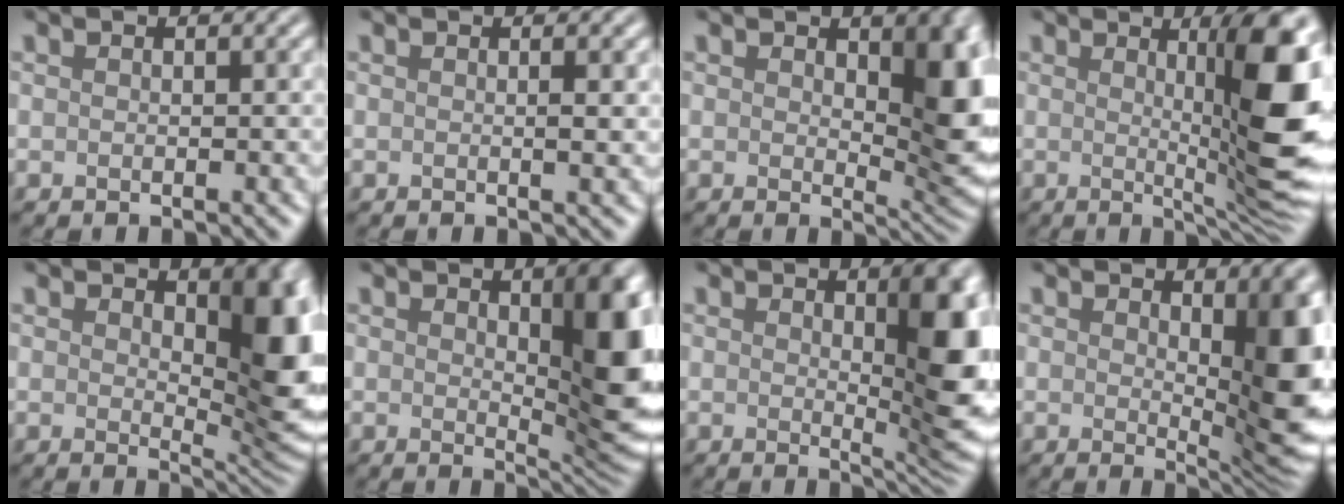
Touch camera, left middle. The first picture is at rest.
{"total": 1.1, "force": [0.1, 0.2, 1.1], "torque": [-0.013, 0.001, -0.002]}
{"total": 7.1, "force": [1.6, 3.6, 5.9], "torque": [-0.069, -0.009, 0.030]}
{"total": 9.7, "force": [1.2, 1.6, 9.5], "torque": [-0.115, -0.007, 0.024]}
{"total": 7.7, "force": [1.8, 3.7, 6.6], "torque": [-0.082, -0.008, 0.034]}
{"total": 7.8, "force": [1.7, 2.6, 7.1], "torque": [-0.087, -0.008, 0.035]}
{"total": 7.1, "force": [1.4, 1.9, 6.7], "torque": [-0.070, -0.007, 0.023]}
{"total": 7.6, "force": [1.2, 2.4, 7.1], "torque": [-0.087, -0.014, 0.027]}